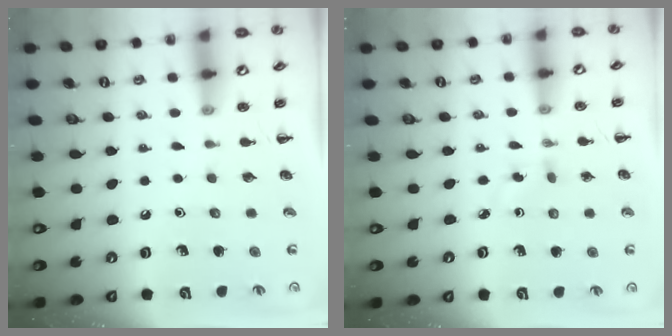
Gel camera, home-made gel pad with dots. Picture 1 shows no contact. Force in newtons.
{"total": 2.8, "press": 2.5, "slide": 1.2}